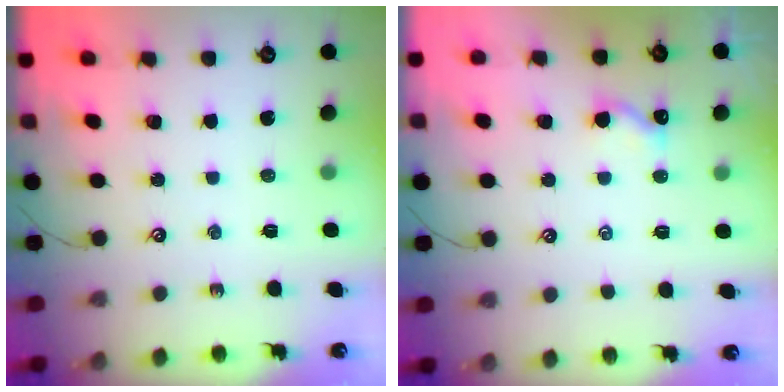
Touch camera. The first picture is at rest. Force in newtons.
{"total": 1.9, "press": 1.9, "slide": 0.3}